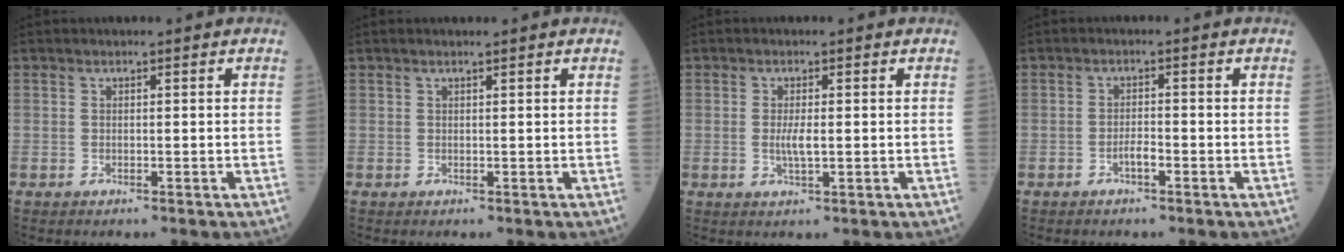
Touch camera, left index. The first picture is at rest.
{"total": 0.9, "force": [0.7, -0.1, 0.6], "torque": [-0.012, 0.007, 0.014]}
{"total": 2.4, "force": [-0.1, 0.4, 2.4], "torque": [-0.052, -0.003, 0.000]}
{"total": 1.7, "force": [-1.0, 0.3, 1.3], "torque": [-0.024, 0.003, -0.018]}